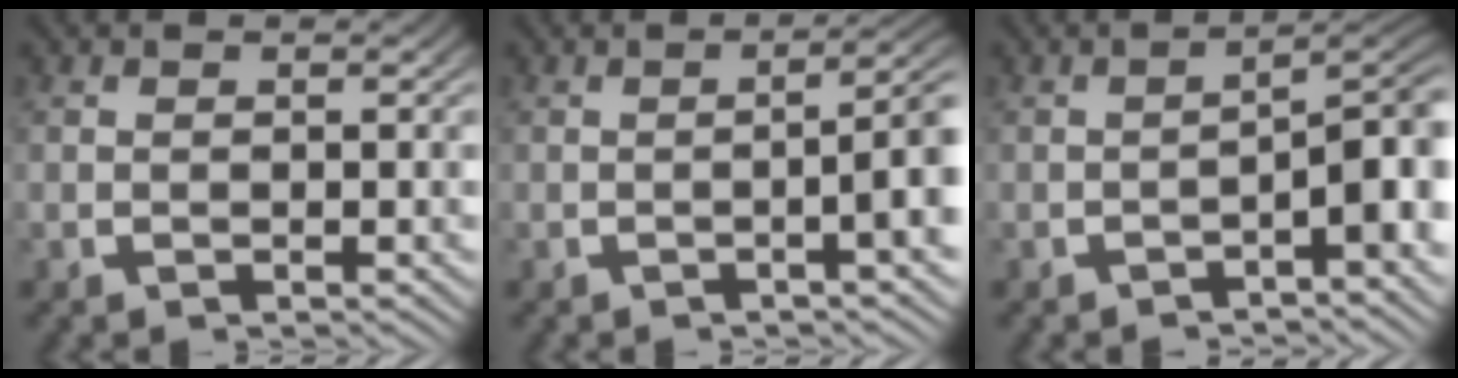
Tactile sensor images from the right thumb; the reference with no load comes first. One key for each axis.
{"total": 5.4, "fx": -0.3, "fy": 1.5, "fz": 5.2, "tx": -0.064, "ty": 0.008, "tz": -0.012}
{"total": 6.1, "fx": -1.2, "fy": 2.4, "fz": 5.4, "tx": -0.065, "ty": -0.004, "tz": -0.019}